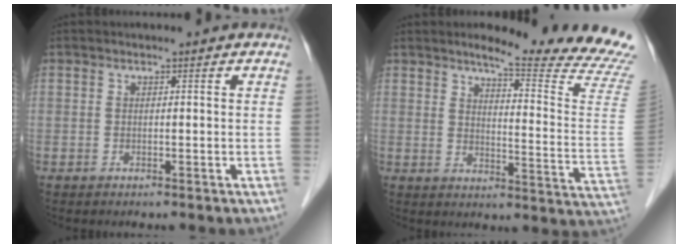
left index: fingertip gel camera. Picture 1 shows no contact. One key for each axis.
{"total": 17.3, "fx": 15.9, "fy": -1.8, "fz": 6.5, "tx": -0.099, "ty": -0.123, "tz": 0.181}